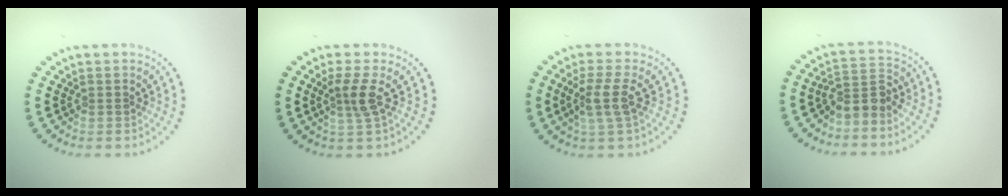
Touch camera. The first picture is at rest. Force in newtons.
{"total": 2.3, "press": 1.8, "slide": 1.5}
{"total": 2.9, "press": 2.4, "slide": 1.7}
{"total": 2.6, "press": 2.0, "slide": 1.7}